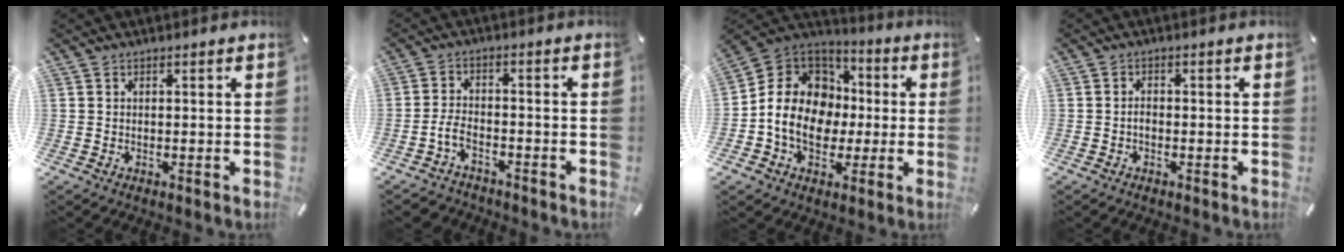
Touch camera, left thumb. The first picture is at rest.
{"total": 4.8, "force": [-2.8, 2.9, 2.6], "torque": [-0.064, 0.015, -0.058]}
{"total": 15.2, "force": [-2.2, 12.9, 7.8], "torque": [-0.164, 0.017, -0.036]}
{"total": 1.5, "force": [-0.6, 0.9, 1.1], "torque": [-0.023, 0.004, -0.013]}